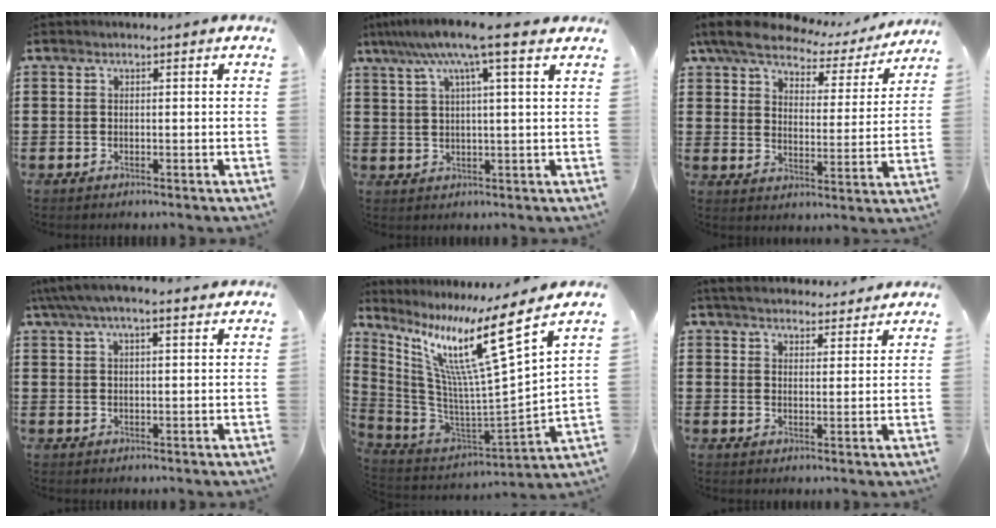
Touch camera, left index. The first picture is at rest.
{"total": 8.7, "force": [5.2, 0.4, 6.9], "torque": [-0.148, -0.003, 0.088]}
{"total": 6.3, "force": [5.6, 1.8, 2.3], "torque": [-0.074, -0.027, 0.095]}
{"total": 4.7, "force": [3.4, 1.1, 3.1], "torque": [-0.069, 0.004, 0.059]}
{"total": 14.5, "force": [8.4, 0.4, 11.8], "torque": [-0.246, -0.057, 0.125]}
{"total": 4.2, "force": [4.1, 0.7, 0.8], "torque": [-0.029, -0.015, 0.075]}